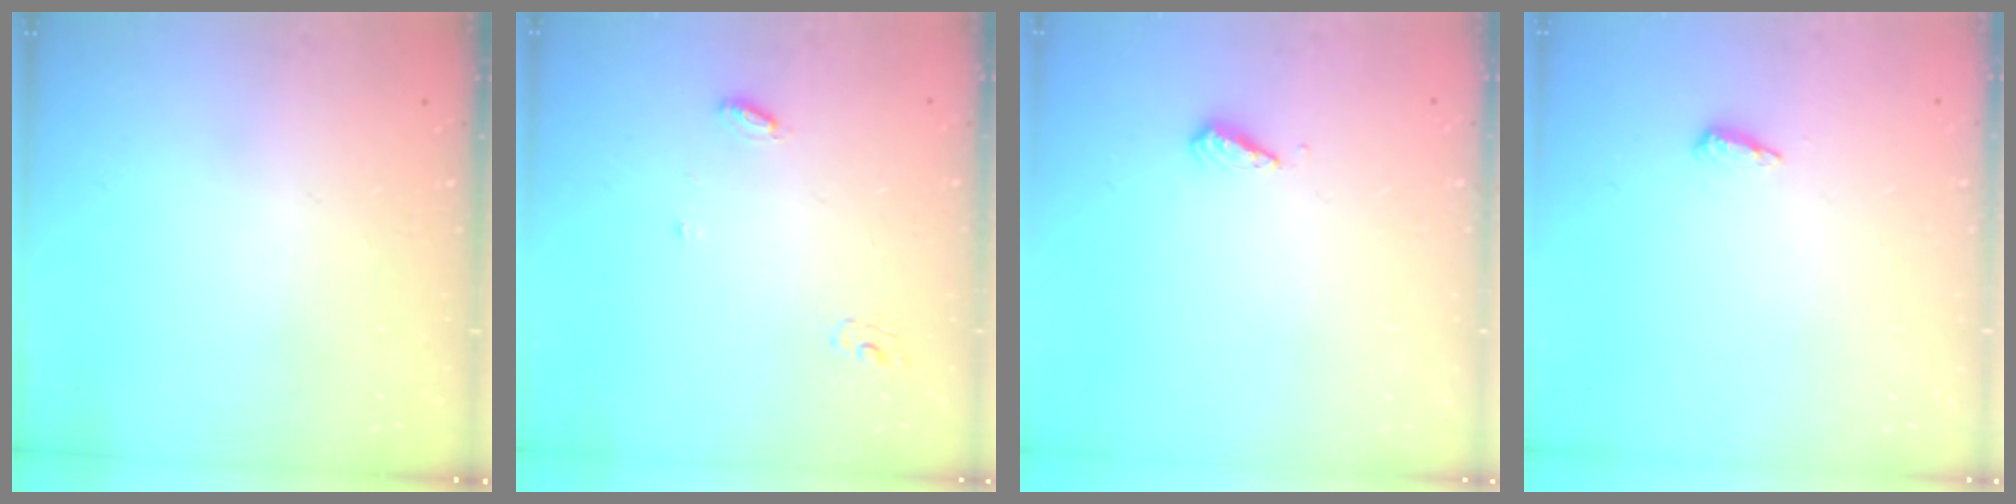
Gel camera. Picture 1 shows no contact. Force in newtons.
{"total": 4.9, "press": 4.9, "slide": 0.3}
{"total": 2.8, "press": 2.8, "slide": 0.7}
{"total": 5.6, "press": 5.5, "slide": 1.0}